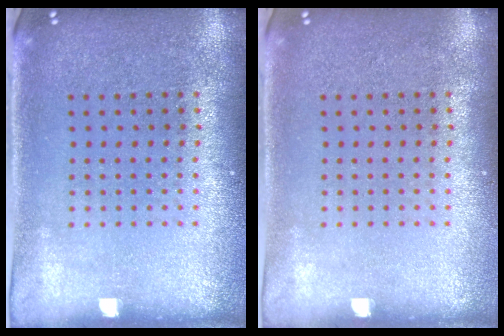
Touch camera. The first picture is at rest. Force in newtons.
{"total": 0.0}